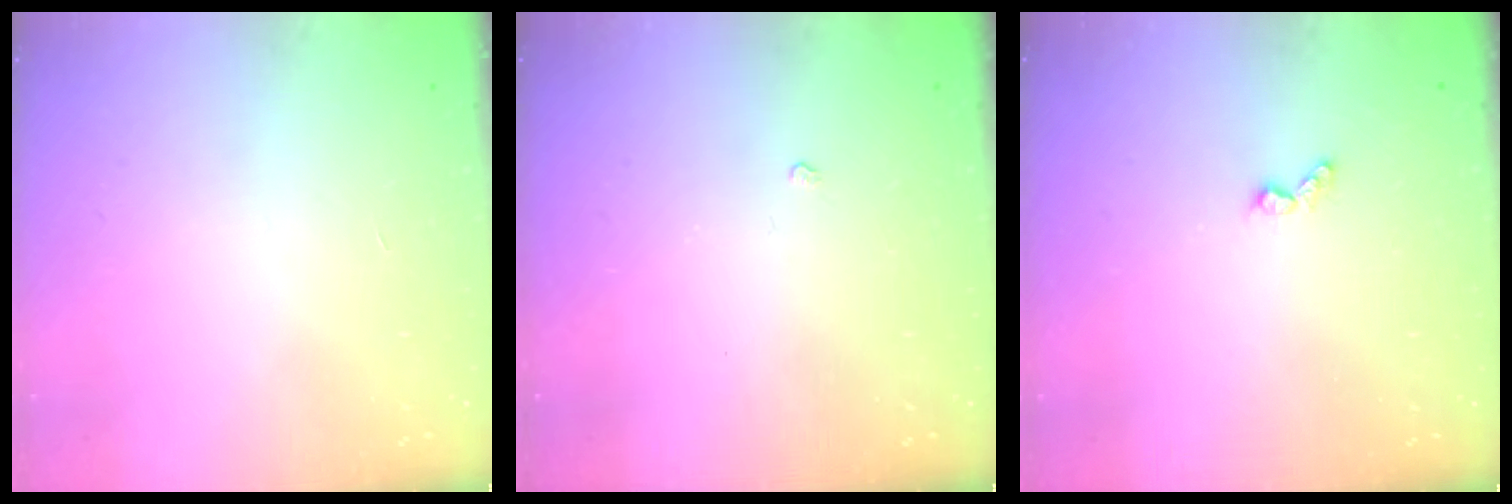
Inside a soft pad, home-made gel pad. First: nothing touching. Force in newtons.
{"total": 1.7, "press": 1.7, "slide": 0.3}
{"total": 3.8, "press": 3.8, "slide": 0.6}